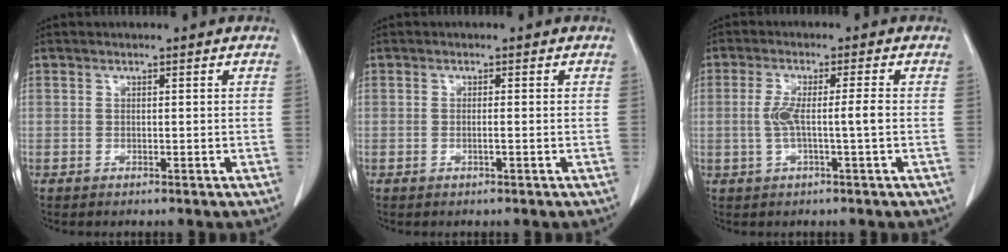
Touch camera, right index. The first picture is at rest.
{"total": 0.8, "force": [-0.2, -0.1, 0.8], "torque": [-0.016, -0.001, -0.003]}
{"total": 4.9, "force": [-0.5, -0.1, 4.9], "torque": [-0.099, 0.006, -0.008]}